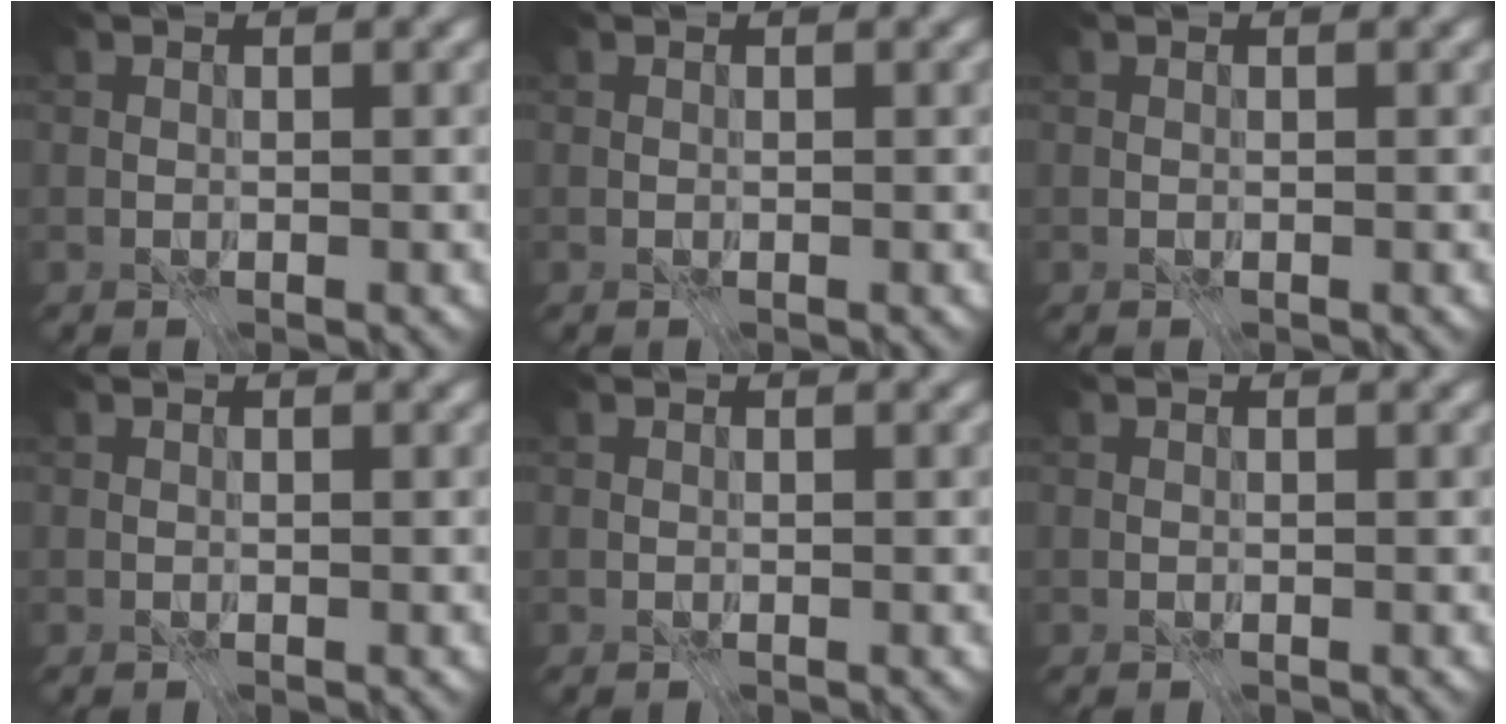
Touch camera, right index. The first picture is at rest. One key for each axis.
{"total": 0.0}
{"total": 0.0}
{"total": 0.0}
{"total": 0.0}
{"total": 0.0}